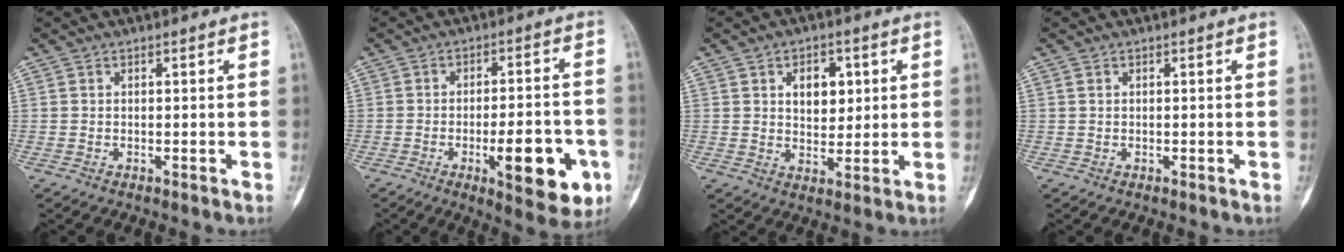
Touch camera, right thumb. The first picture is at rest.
{"total": 13.9, "force": [-4.8, 4.8, 12.2], "torque": [-0.144, 0.015, -0.060]}
{"total": 7.0, "force": [2.1, 4.7, 4.8], "torque": [-0.039, -0.009, 0.035]}
{"total": 0.5, "force": [0.4, 0.3, 0.2], "torque": [-0.005, 0.004, 0.006]}